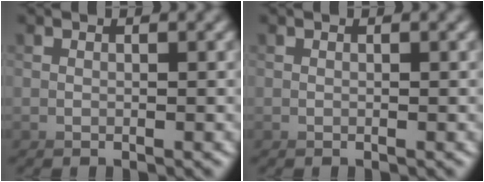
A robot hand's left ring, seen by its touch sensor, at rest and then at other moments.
{"total": 0.0}